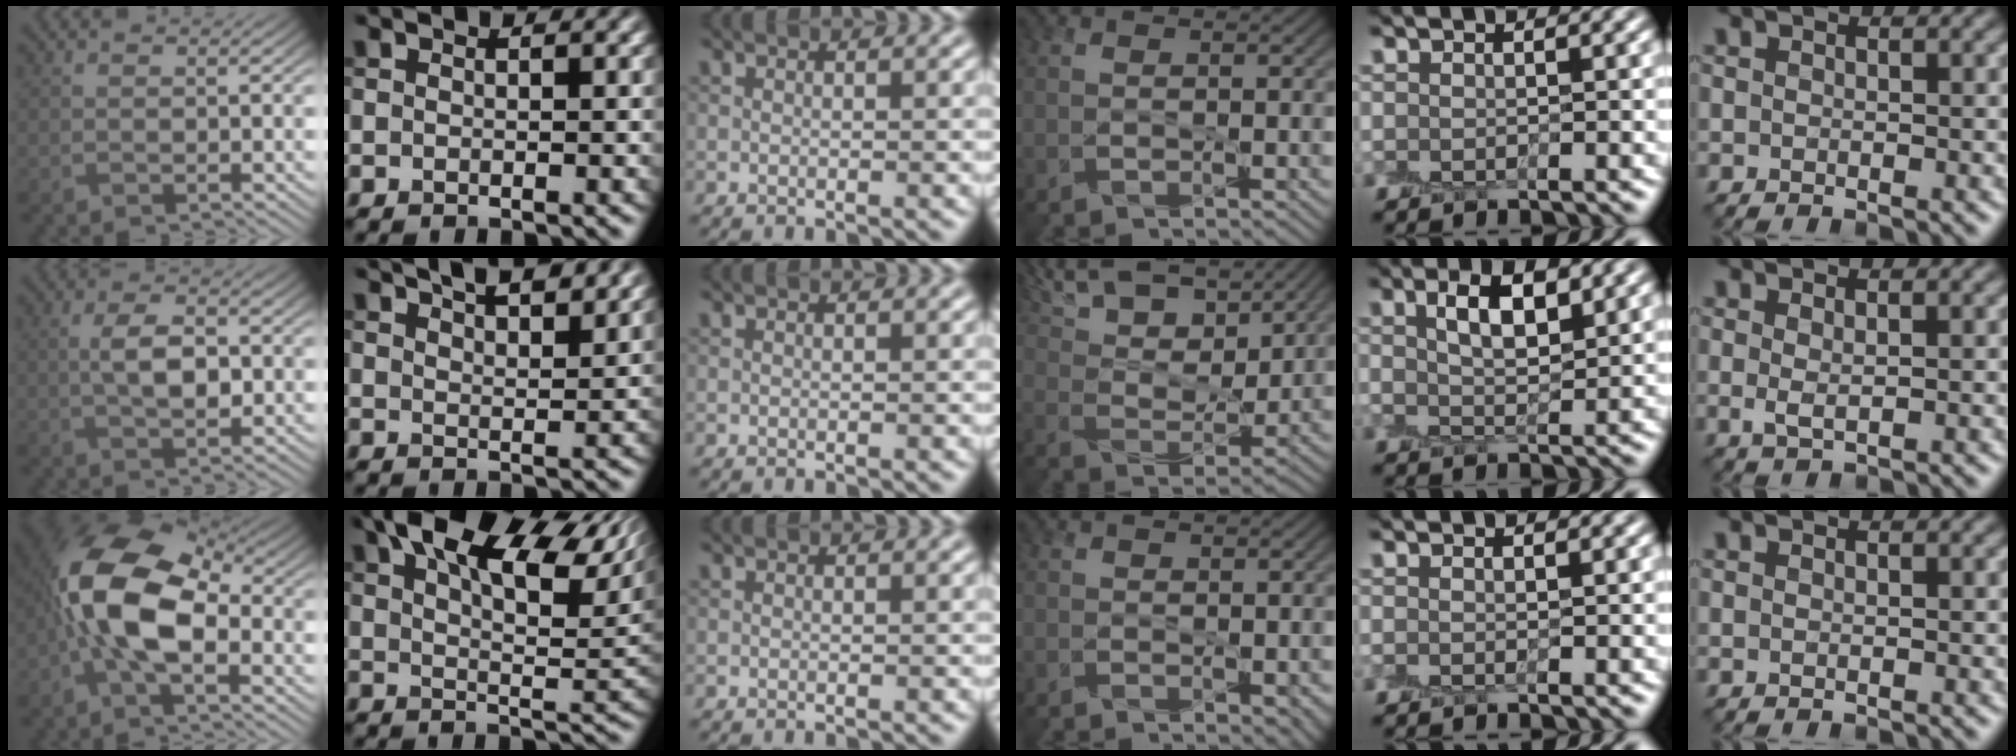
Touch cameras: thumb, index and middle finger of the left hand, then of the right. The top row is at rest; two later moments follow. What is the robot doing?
{"motion": "peel", "object": "shipping label"}